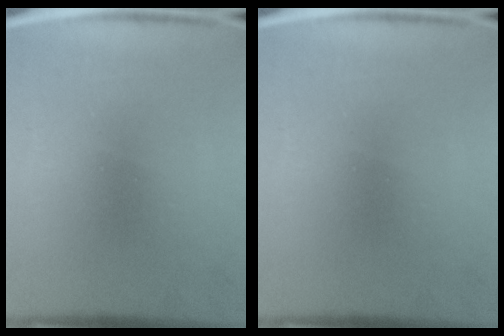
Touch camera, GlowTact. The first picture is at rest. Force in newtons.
{"total": 0.0}